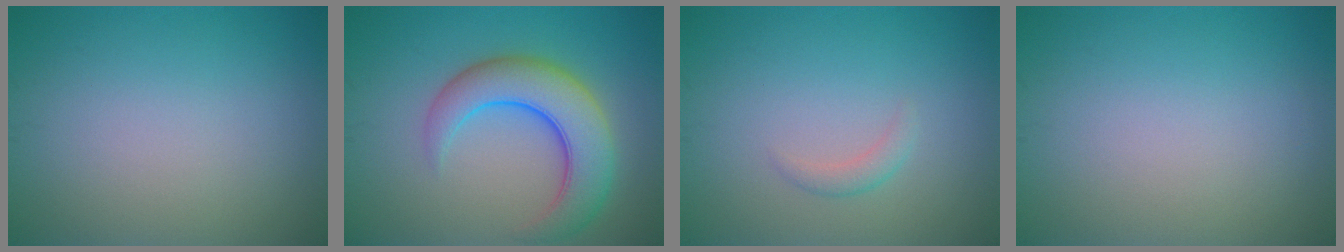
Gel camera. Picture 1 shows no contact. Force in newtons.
{"total": 7.1, "press": 7.1, "slide": 0.4}
{"total": 1.1, "press": 1.1, "slide": 0.1}
{"total": 0.0}